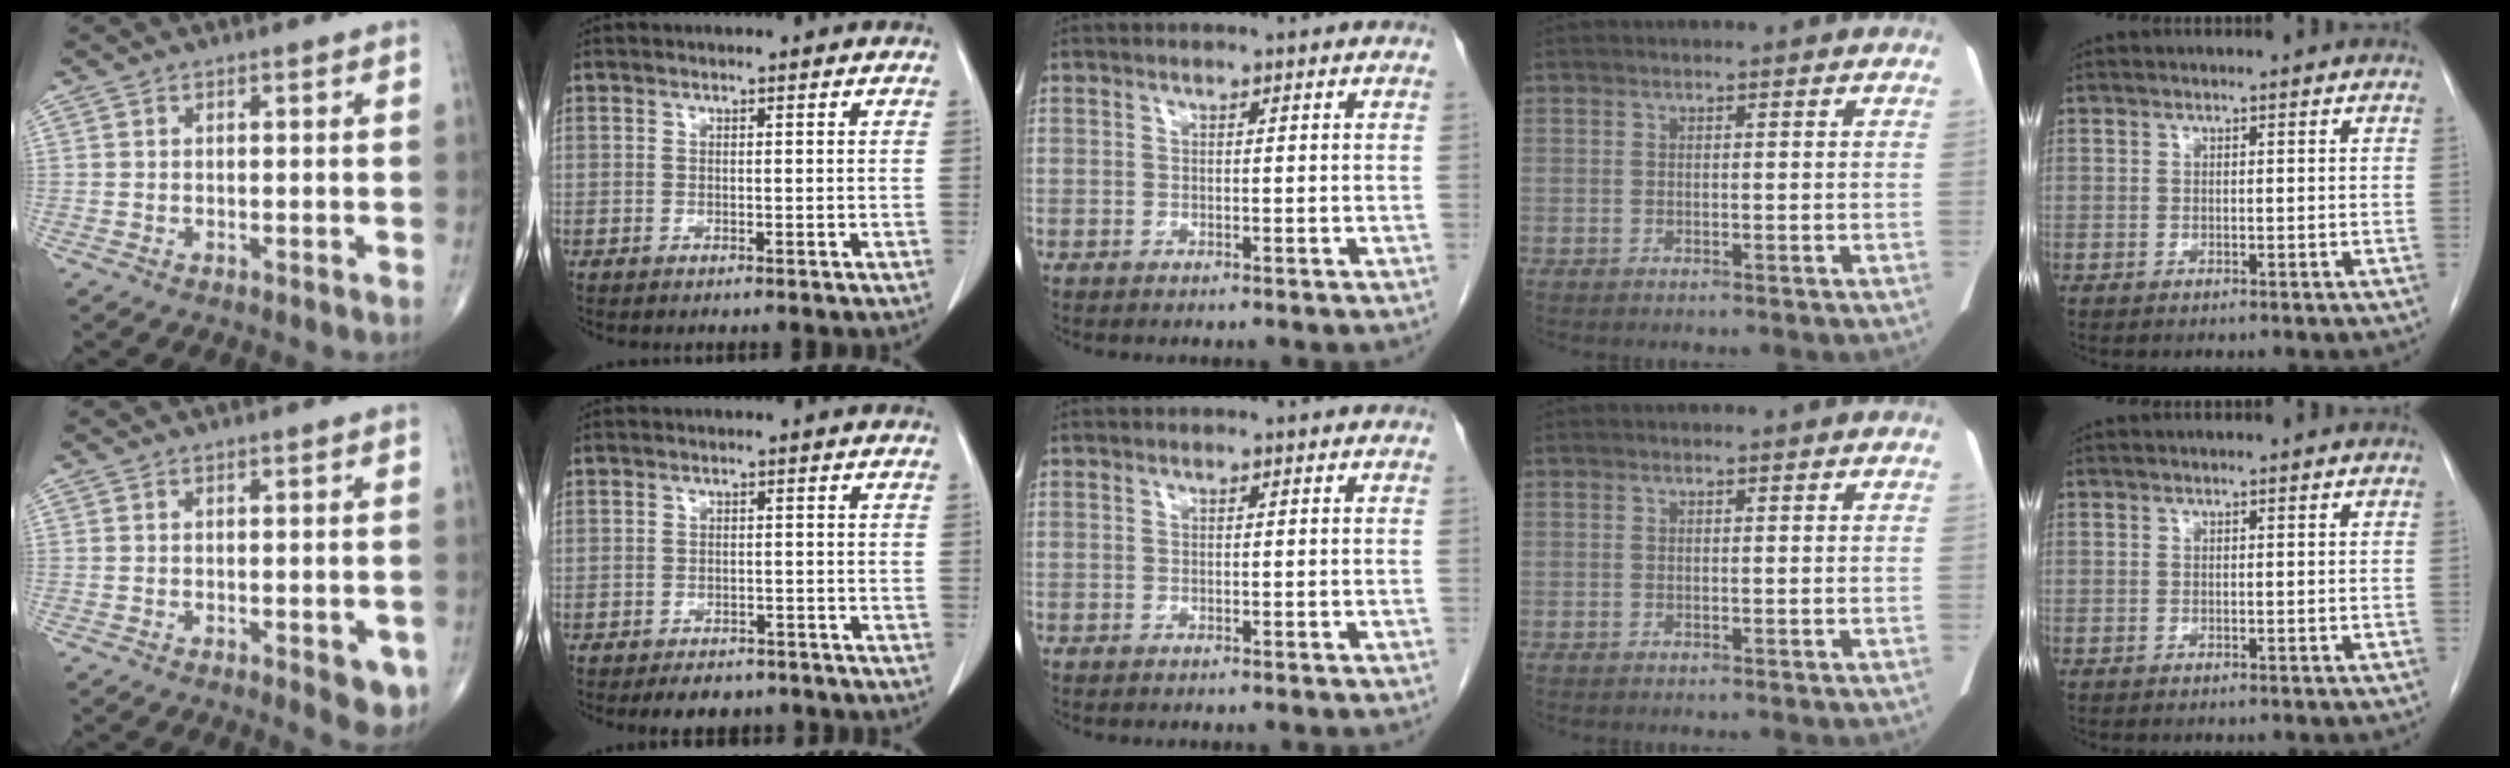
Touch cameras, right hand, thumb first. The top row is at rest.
{"thumb": {"total": 7.7, "force": [-2.6, 2.8, 6.7], "torque": [-0.062, -0.006, -0.025]}, "index": {"total": 5.1, "force": [-4.3, 2.6, 1.1], "torque": [-0.010, 0.006, -0.055]}}